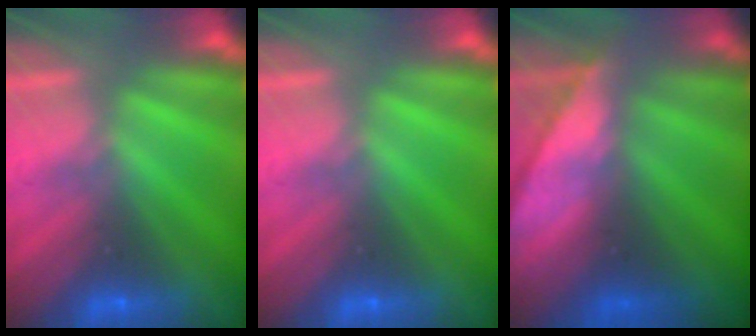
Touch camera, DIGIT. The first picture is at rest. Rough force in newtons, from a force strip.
{"total": 0.0}
{"total": 7.2}